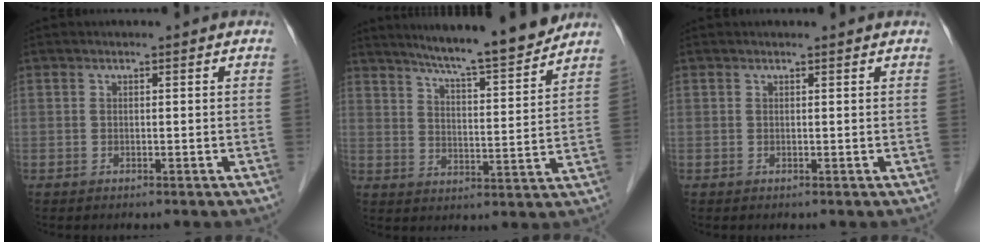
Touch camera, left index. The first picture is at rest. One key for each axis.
{"total": 12.6, "fx": 11.4, "fy": -0.5, "fz": 5.5, "tx": -0.087, "ty": -0.005, "tz": 0.166}
{"total": 1.0, "fx": 1.0, "fy": 0.0, "fz": 0.1, "tx": -0.010, "ty": 0.004, "tz": 0.012}